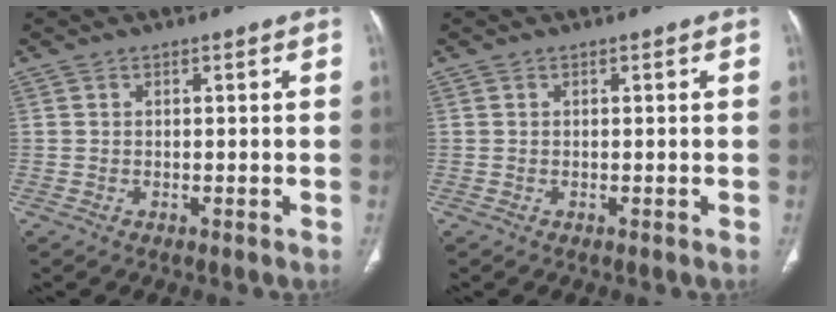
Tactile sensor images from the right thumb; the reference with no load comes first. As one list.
[{"total": 0.0}]